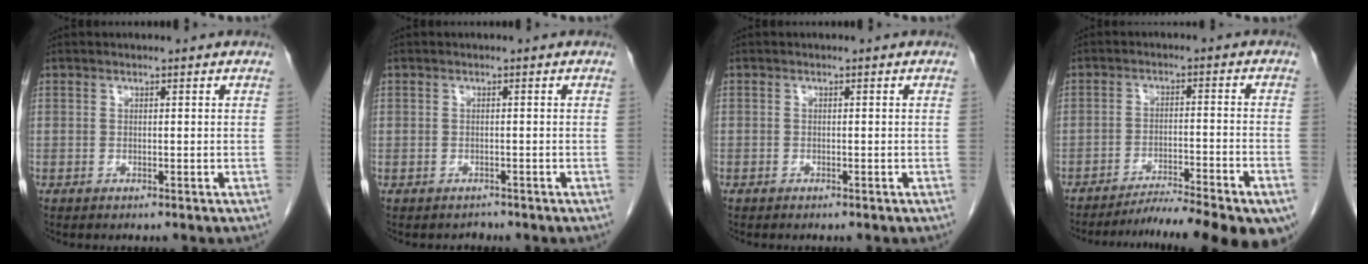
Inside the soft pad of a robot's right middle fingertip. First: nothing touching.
{"total": 1.1, "force": [-0.8, 0.6, -0.4], "torque": [-0.007, -0.003, -0.017]}
{"total": 0.0}
{"total": 16.2, "force": [-13.6, 0.4, 8.7], "torque": [-0.084, -0.021, -0.193]}